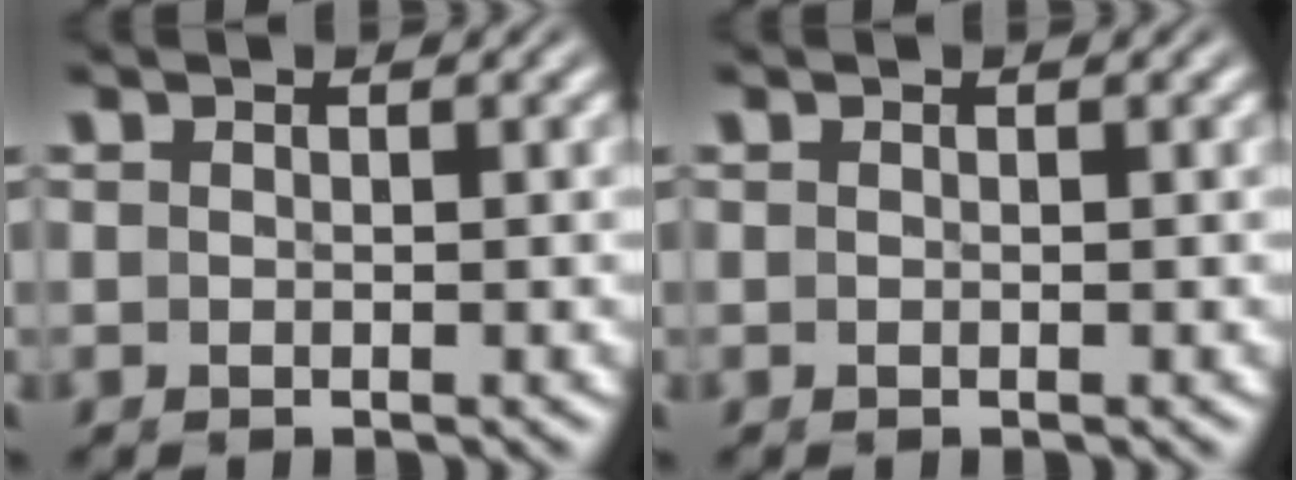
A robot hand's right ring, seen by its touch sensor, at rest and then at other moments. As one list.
[{"total": 0.0}]